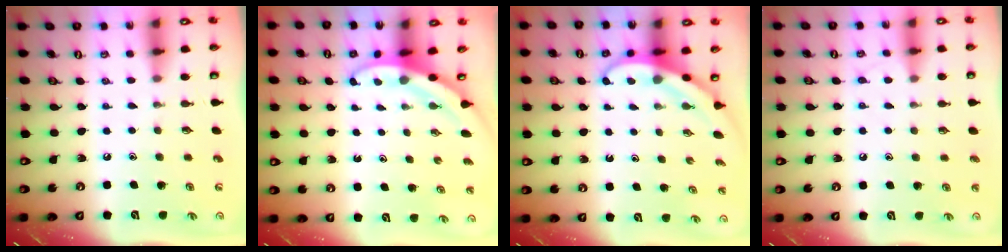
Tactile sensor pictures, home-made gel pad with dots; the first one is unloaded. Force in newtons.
{"total": 3.4, "press": 3.4, "slide": 0.1}
{"total": 3.7, "press": 3.7, "slide": 0.4}
{"total": 6.3, "press": 6.2, "slide": 0.6}